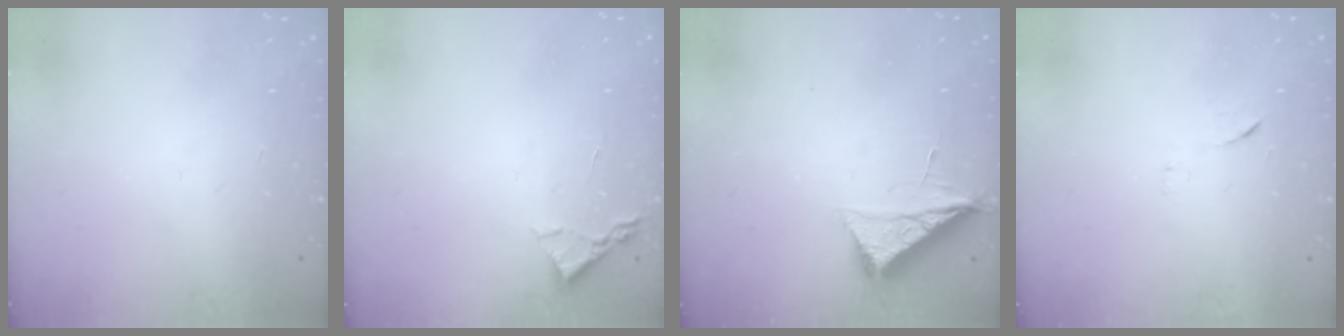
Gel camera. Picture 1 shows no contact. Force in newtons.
{"total": 2.2, "press": 2.2, "slide": 0.3}
{"total": 6.3, "press": 6.2, "slide": 0.8}
{"total": 5.8, "press": 5.7, "slide": 0.4}